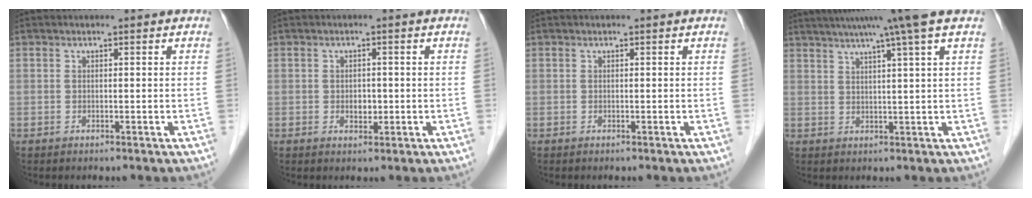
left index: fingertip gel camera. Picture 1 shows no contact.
{"total": 2.0, "force": [-0.5, 1.4, 1.4], "torque": [-0.022, -0.003, -0.005]}
{"total": 0.0}
{"total": 9.5, "force": [6.9, -1.9, 6.3], "torque": [-0.098, 0.013, 0.086]}